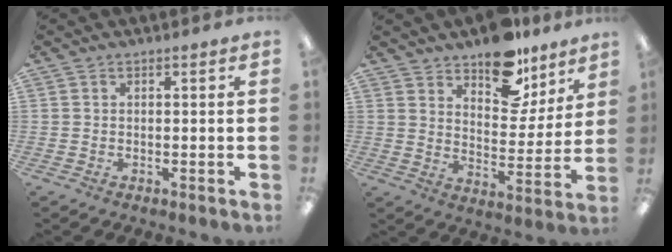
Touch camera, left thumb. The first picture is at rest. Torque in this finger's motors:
{"motor_torque": [1.47, 0.95, 1.03, -0.98, 0.23]}